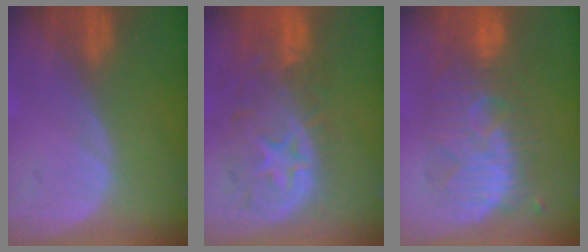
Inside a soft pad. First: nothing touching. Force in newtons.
{"total": 11.2, "press": 9.7, "slide": 5.5}
{"total": 9.1, "press": 9.1, "slide": 0.6}